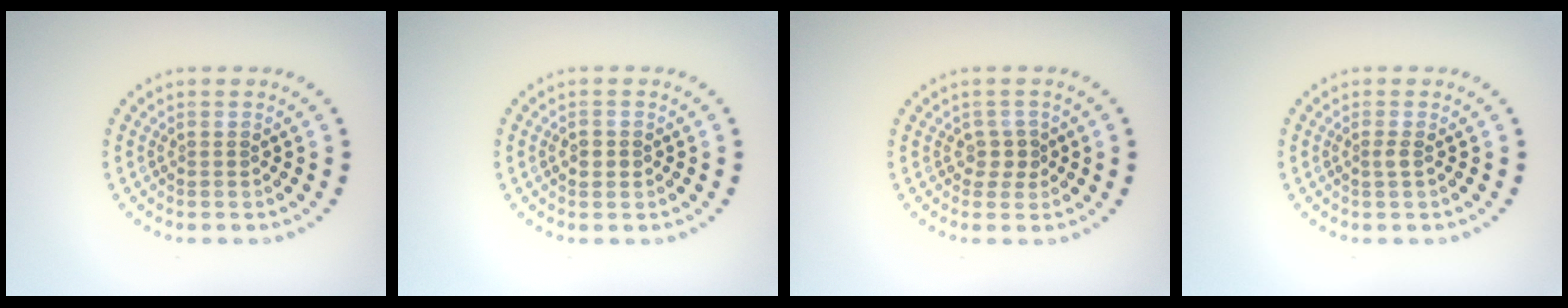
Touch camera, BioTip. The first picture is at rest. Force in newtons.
{"total": 0.8, "press": 0.8, "slide": 0.2}
{"total": 1.6, "press": 1.2, "slide": 1.0}
{"total": 0.8, "press": 0.5, "slide": 0.6}